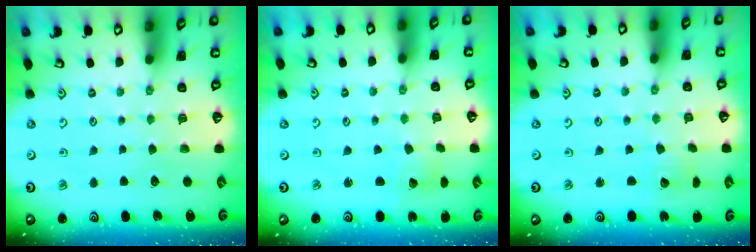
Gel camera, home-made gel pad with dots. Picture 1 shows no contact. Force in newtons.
{"total": 2.6, "press": 2.6, "slide": 0.2}
{"total": 2.8, "press": 2.8, "slide": 0.2}